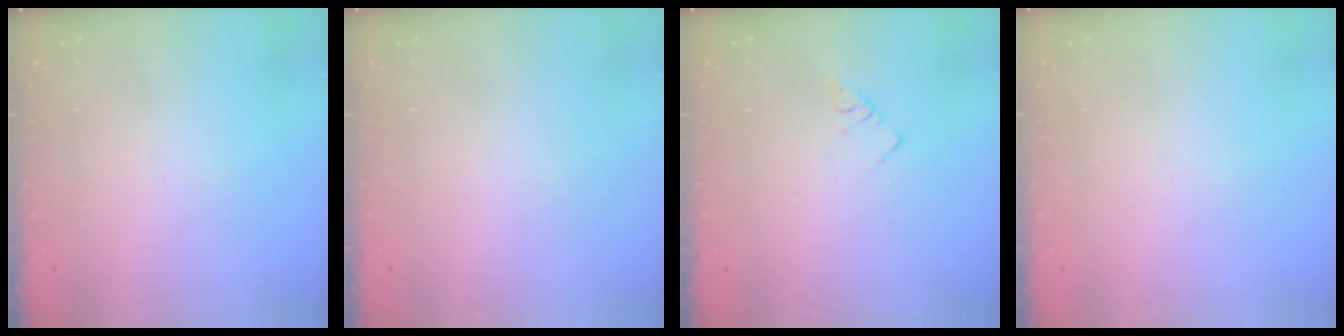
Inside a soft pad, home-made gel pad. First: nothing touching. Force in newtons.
{"total": 1.8, "press": 1.8, "slide": 0.1}
{"total": 2.5, "press": 2.5, "slide": 0.1}
{"total": 0.0}